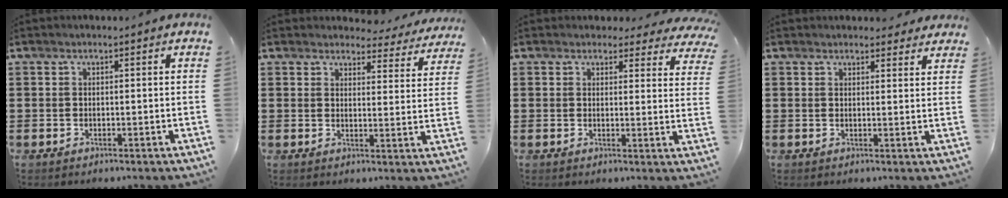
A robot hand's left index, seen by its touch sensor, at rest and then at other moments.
{"total": 3.6, "force": [3.5, 0.7, 0.7], "torque": [-0.021, -0.019, 0.059]}
{"total": 2.2, "force": [1.8, 1.0, 0.7], "torque": [-0.016, 0.000, 0.030]}
{"total": 2.4, "force": [2.2, 0.7, 0.4], "torque": [-0.005, -0.004, 0.040]}